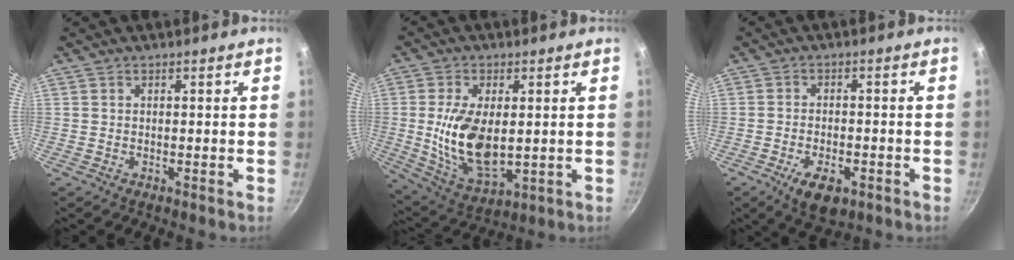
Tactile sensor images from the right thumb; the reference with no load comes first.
{"total": 14.1, "force": [0.5, 7.6, 11.8], "torque": [-0.213, -0.014, 0.022]}
{"total": 7.4, "force": [-3.4, 3.7, 5.4], "torque": [-0.082, 0.011, -0.052]}